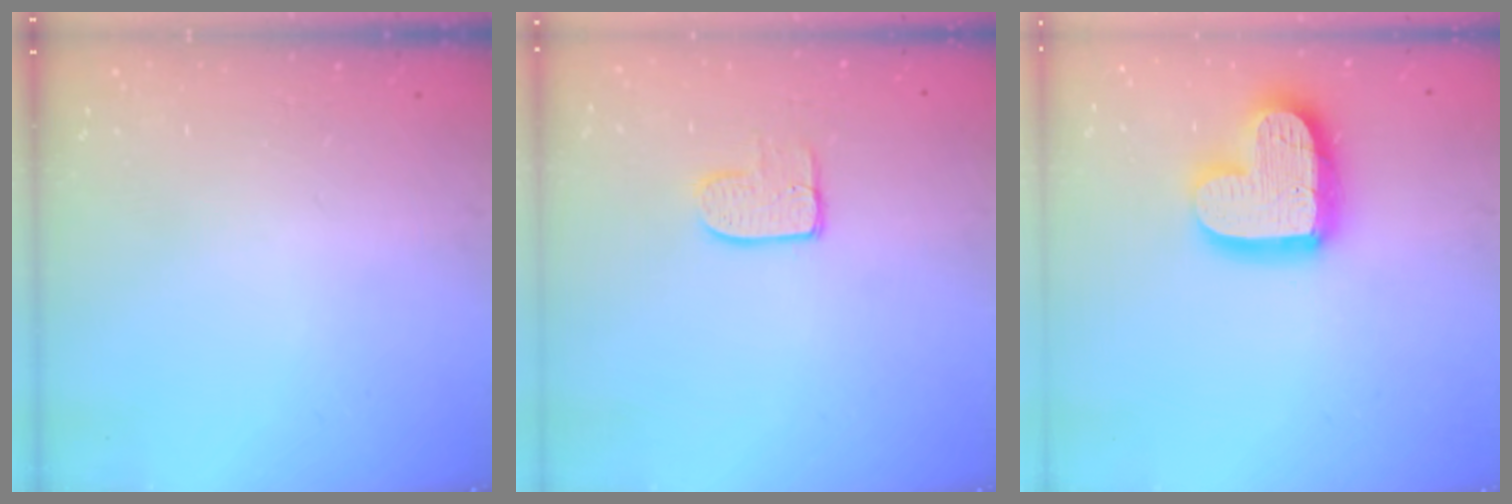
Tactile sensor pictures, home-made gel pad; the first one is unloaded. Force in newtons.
{"total": 7.4, "press": 7.4, "slide": 0.2}
{"total": 17.0, "press": 17.0, "slide": 1.3}